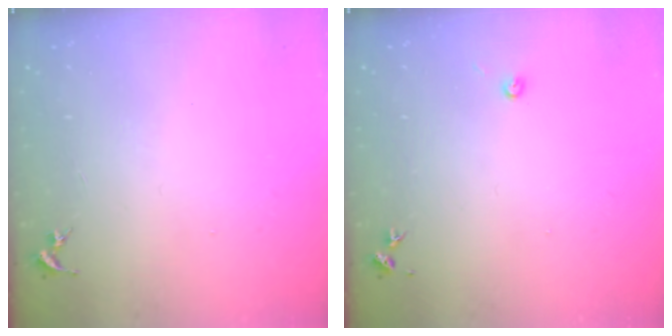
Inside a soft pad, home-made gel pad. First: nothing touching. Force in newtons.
{"total": 3.5, "press": 3.5, "slide": 0.3}